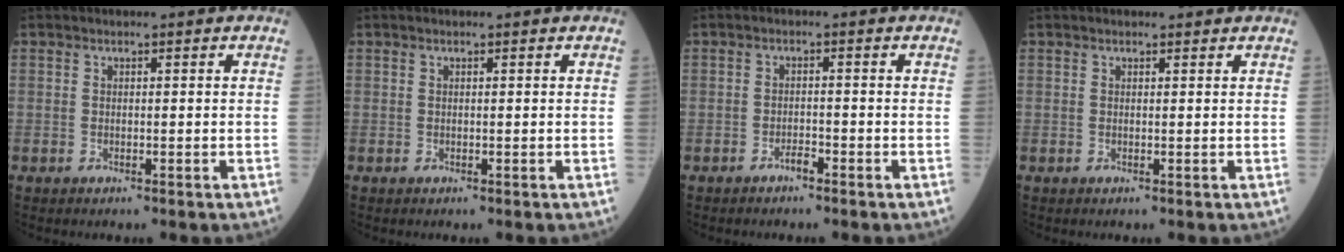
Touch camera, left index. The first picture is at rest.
{"total": 0.0}
{"total": 1.4, "force": [-1.2, 0.2, 0.8], "torque": [-0.013, 0.001, -0.020]}
{"total": 0.7, "force": [0.6, 0.3, 0.0], "torque": [-0.008, 0.002, 0.007]}